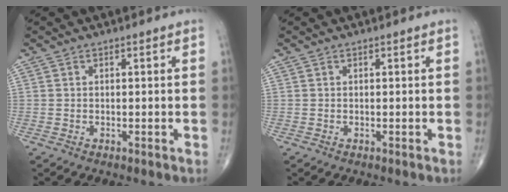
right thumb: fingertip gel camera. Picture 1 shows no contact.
{"total": 0.0}